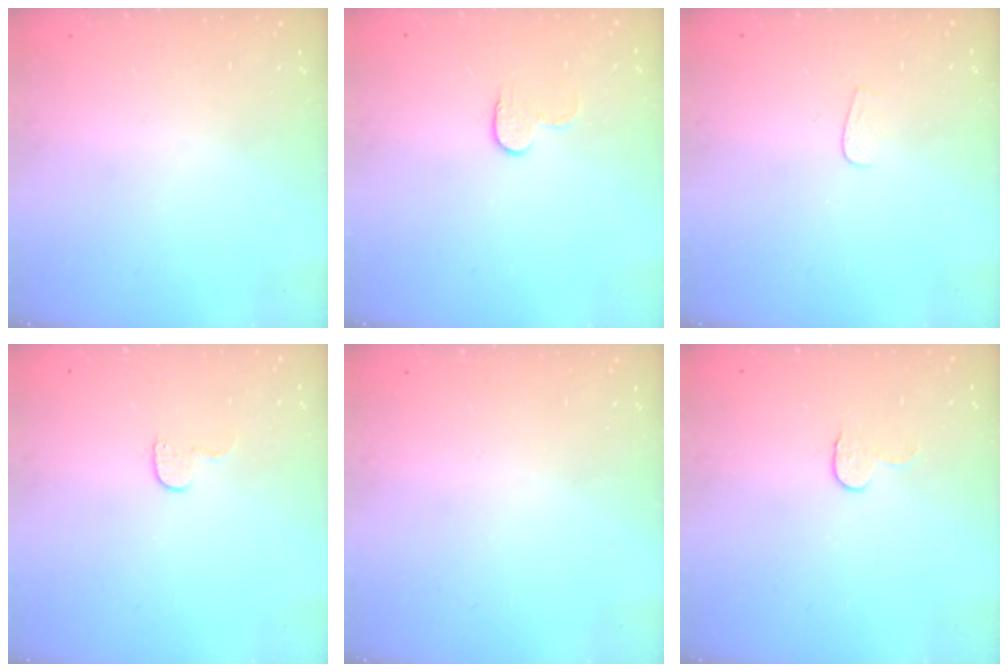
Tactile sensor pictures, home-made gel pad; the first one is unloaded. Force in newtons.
{"total": 6.2, "press": 6.2, "slide": 0.4}
{"total": 4.0, "press": 4.0, "slide": 0.4}
{"total": 5.0, "press": 4.9, "slide": 0.5}
{"total": 0.0}
{"total": 4.6, "press": 4.6, "slide": 0.4}